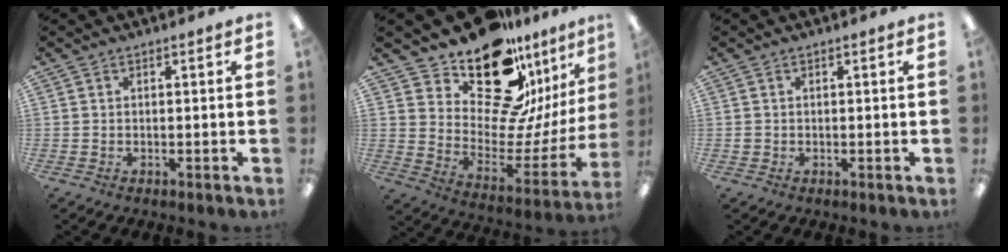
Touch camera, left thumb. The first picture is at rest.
{"total": 21.5, "force": [15.7, 10.0, 10.7], "torque": [-0.164, -0.133, 0.278]}
{"total": 0.7, "force": [0.2, 0.6, 0.1], "torque": [-0.003, 0.005, 0.002]}